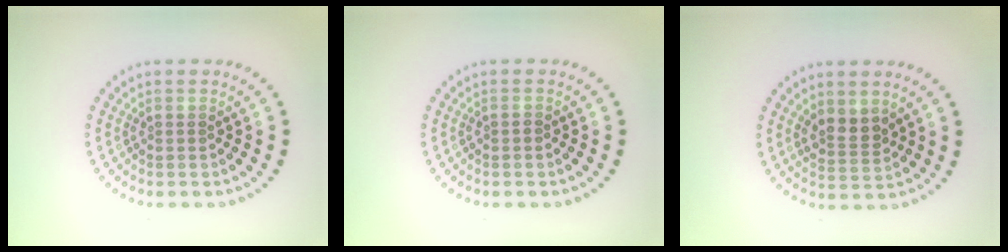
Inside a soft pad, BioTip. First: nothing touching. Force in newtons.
{"total": 0.8, "press": 0.8, "slide": 0.1}
{"total": 2.5, "press": 2.3, "slide": 1.0}